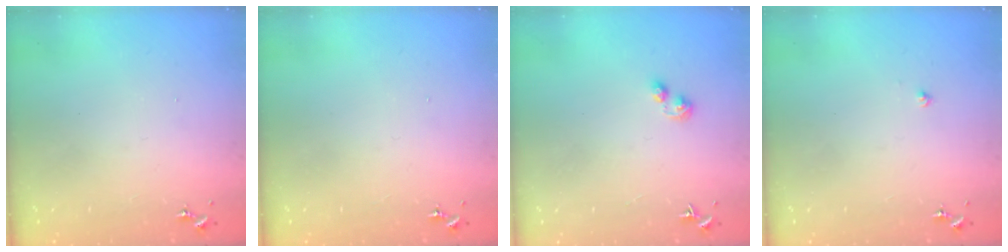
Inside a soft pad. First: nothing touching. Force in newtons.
{"total": 0.0}
{"total": 3.2, "press": 3.2, "slide": 0.5}
{"total": 1.4, "press": 1.4, "slide": 0.2}